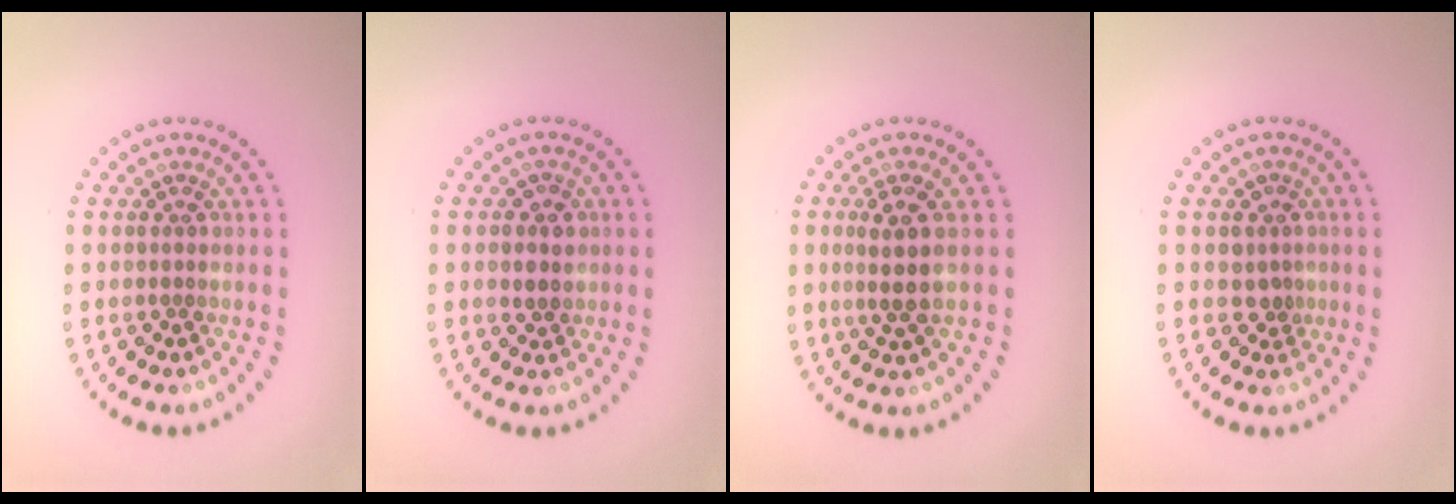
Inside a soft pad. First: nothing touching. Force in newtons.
{"total": 1.4, "press": 1.4, "slide": 0.4}
{"total": 2.6, "press": 2.1, "slide": 1.4}
{"total": 1.3, "press": 1.0, "slide": 0.8}